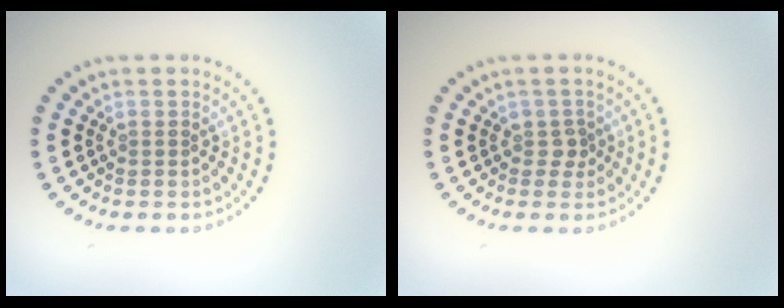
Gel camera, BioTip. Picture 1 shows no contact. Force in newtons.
{"total": 1.3, "press": 1.0, "slide": 0.7}